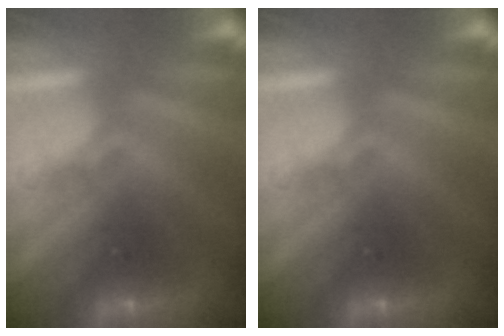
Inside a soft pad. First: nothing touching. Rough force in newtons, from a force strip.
{"total": 0.0}